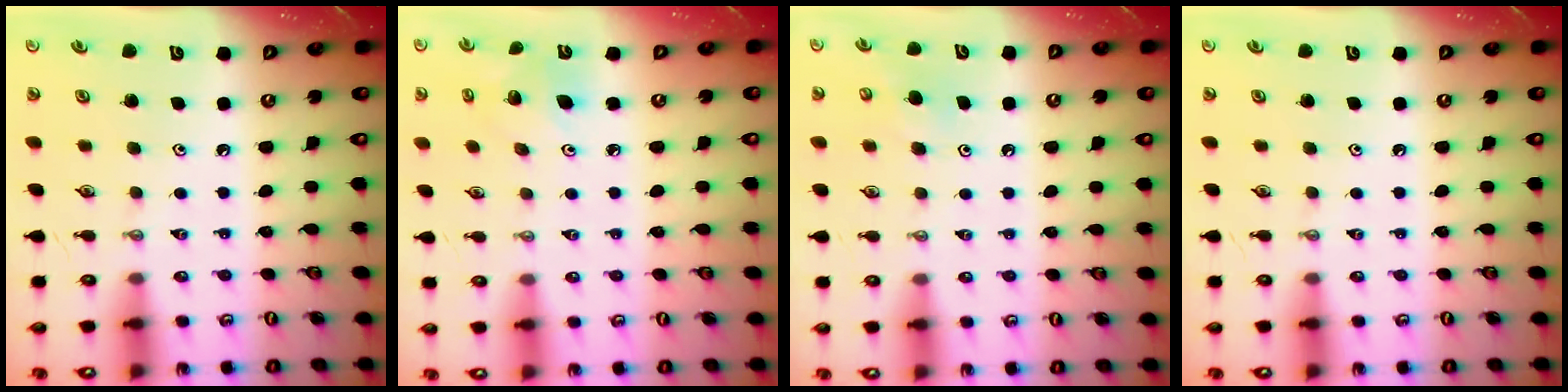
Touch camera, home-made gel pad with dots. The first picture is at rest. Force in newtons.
{"total": 7.2, "press": 7.0, "slide": 1.9}
{"total": 6.4, "press": 6.3, "slide": 1.0}
{"total": 0.0}